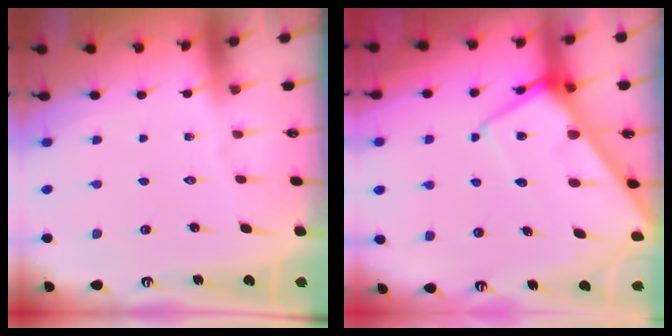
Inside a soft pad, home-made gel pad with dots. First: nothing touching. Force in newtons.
{"total": 11.8, "press": 11.7, "slide": 1.1}